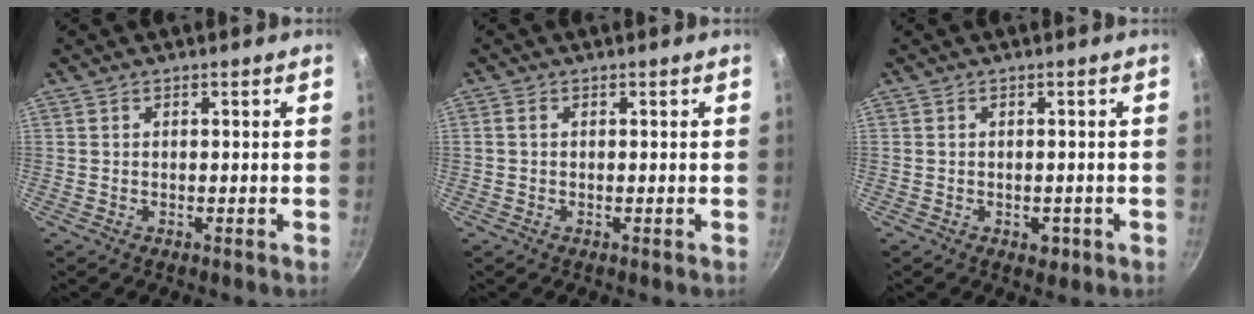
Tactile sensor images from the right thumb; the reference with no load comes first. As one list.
[{"total": 0.9, "force": [0.1, 0.7, 0.5], "torque": [-0.010, 0.005, 0.000]}, {"total": 2.2, "force": [-0.9, 1.5, 1.3], "torque": [-0.010, 0.009, -0.004]}]